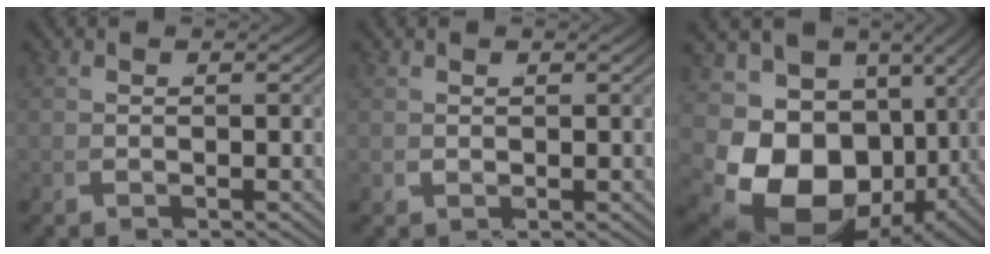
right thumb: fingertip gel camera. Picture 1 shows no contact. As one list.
[{"total": 1.5, "force": [0.5, 1.4, 0.6], "torque": [-0.023, 0.001, 0.011]}, {"total": 17.4, "force": [-1.4, 13.0, 11.5], "torque": [-0.230, -0.080, 0.007]}]